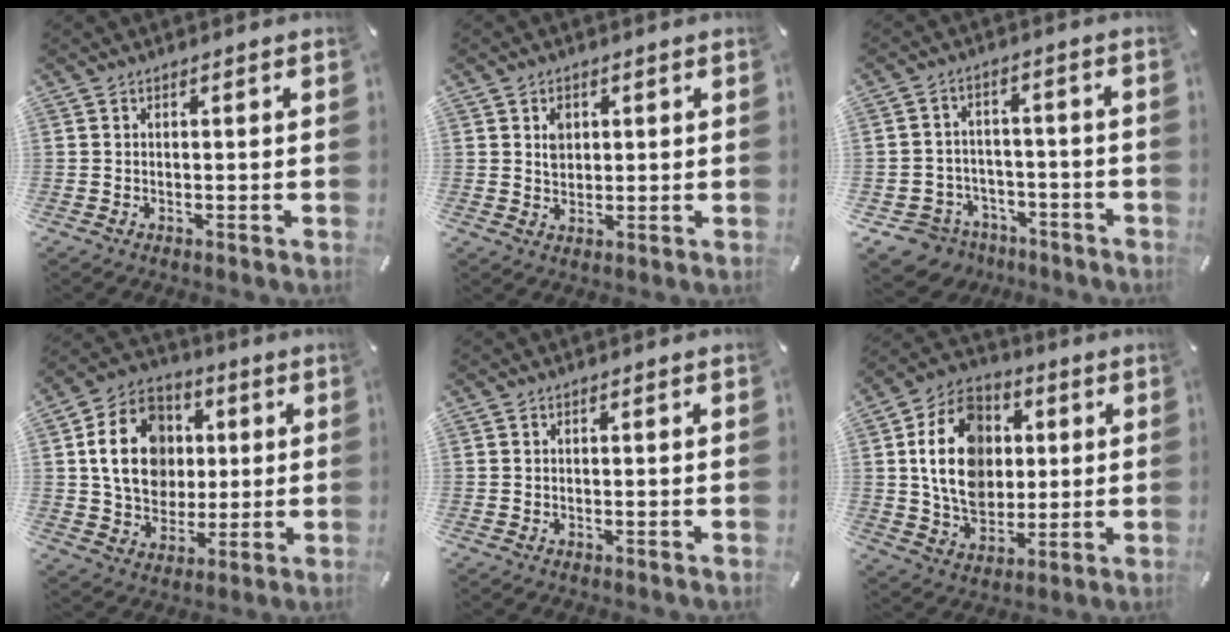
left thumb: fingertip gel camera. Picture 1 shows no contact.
{"total": 3.4, "force": [1.1, 2.9, 1.4], "torque": [-0.017, -0.001, 0.016]}
{"total": 7.0, "force": [-4.3, 5.4, 1.0], "torque": [-0.033, 0.027, -0.081]}
{"total": 16.4, "force": [2.2, 13.7, 8.6], "torque": [-0.159, 0.014, 0.044]}
{"total": 0.0}
{"total": 17.3, "force": [2.1, 13.6, 10.5], "torque": [-0.212, 0.015, 0.040]}